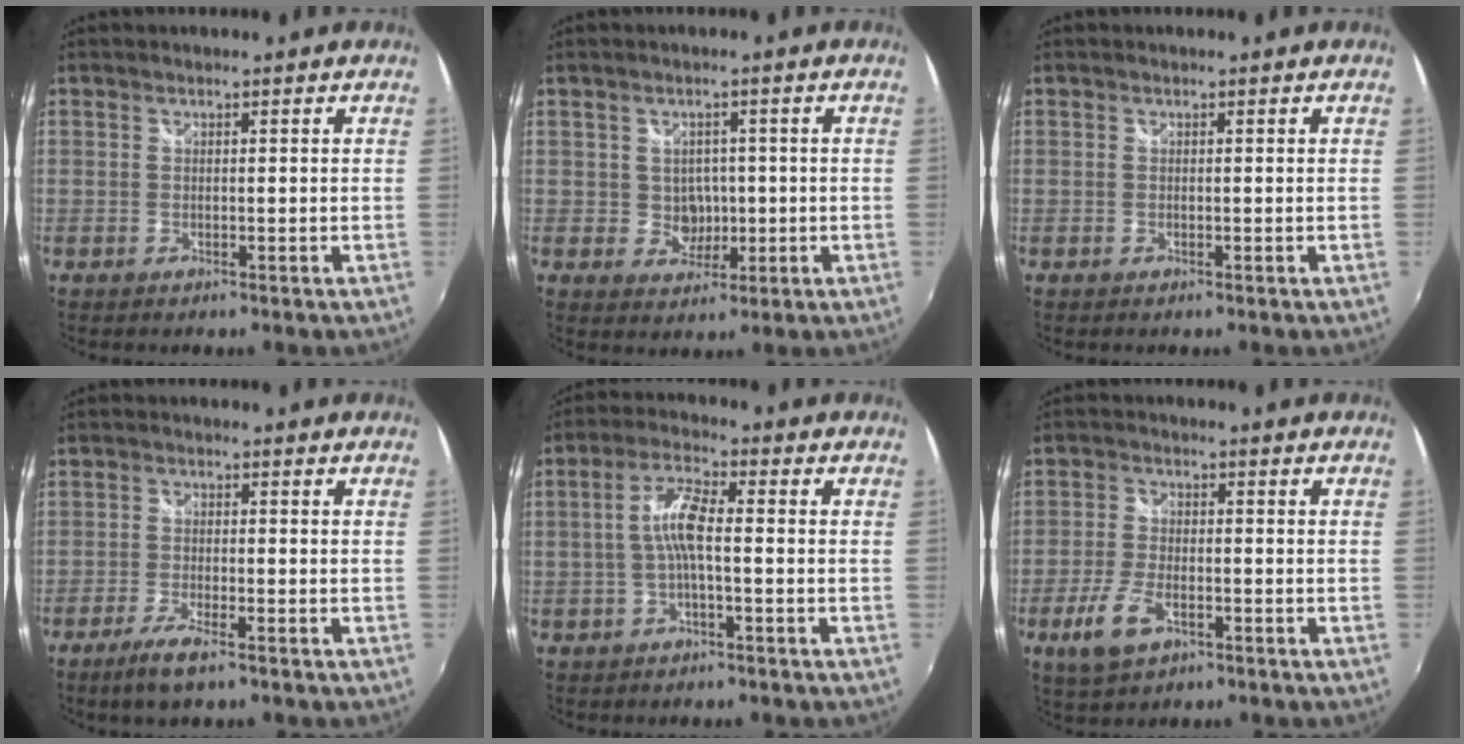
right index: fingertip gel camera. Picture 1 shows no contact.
{"total": 3.9, "force": [-0.1, 3.7, 1.2], "torque": [-0.023, 0.006, 0.006]}
{"total": 0.0}
{"total": 5.2, "force": [-3.6, 0.9, 3.6], "torque": [-0.092, -0.010, -0.072]}
{"total": 5.9, "force": [-1.0, 1.0, 5.7], "torque": [-0.120, 0.012, -0.020]}
{"total": 7.7, "force": [-3.8, 3.7, 5.6], "torque": [-0.132, -0.009, -0.069]}